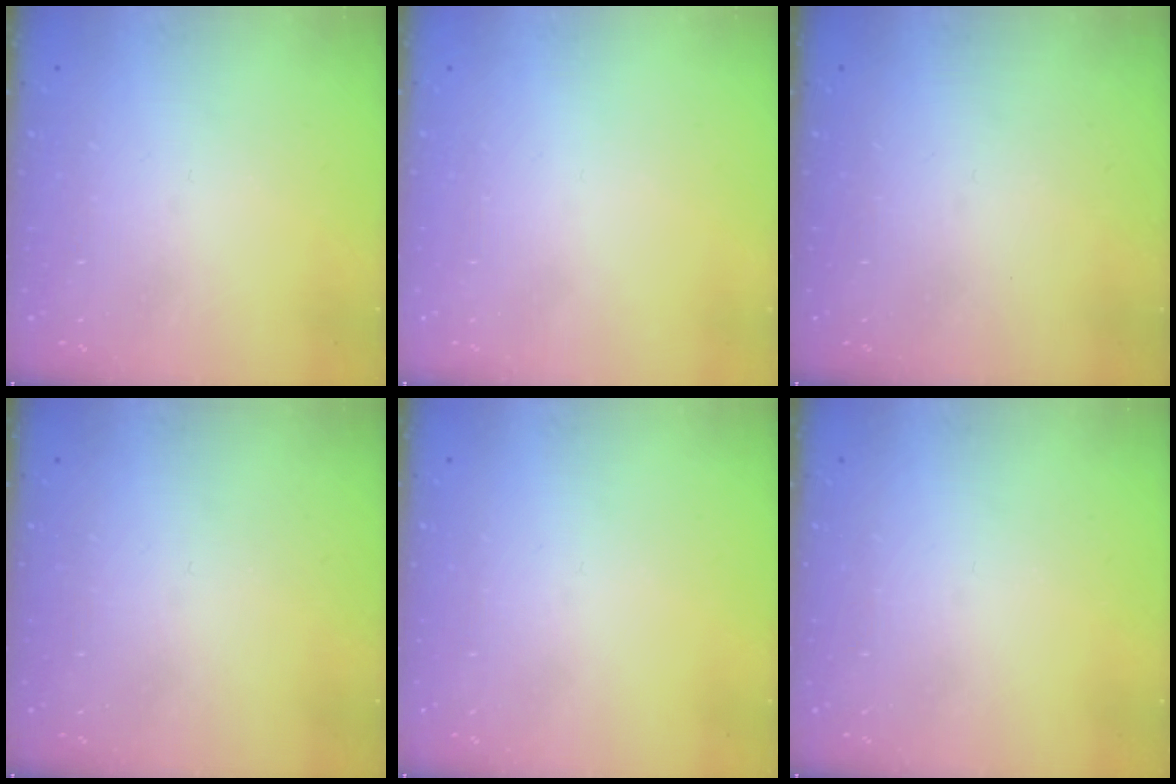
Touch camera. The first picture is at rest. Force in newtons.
{"total": 1.5, "press": 1.5, "slide": 0.1}
{"total": 0.0}
{"total": 0.0}
{"total": 0.0}
{"total": 0.0}